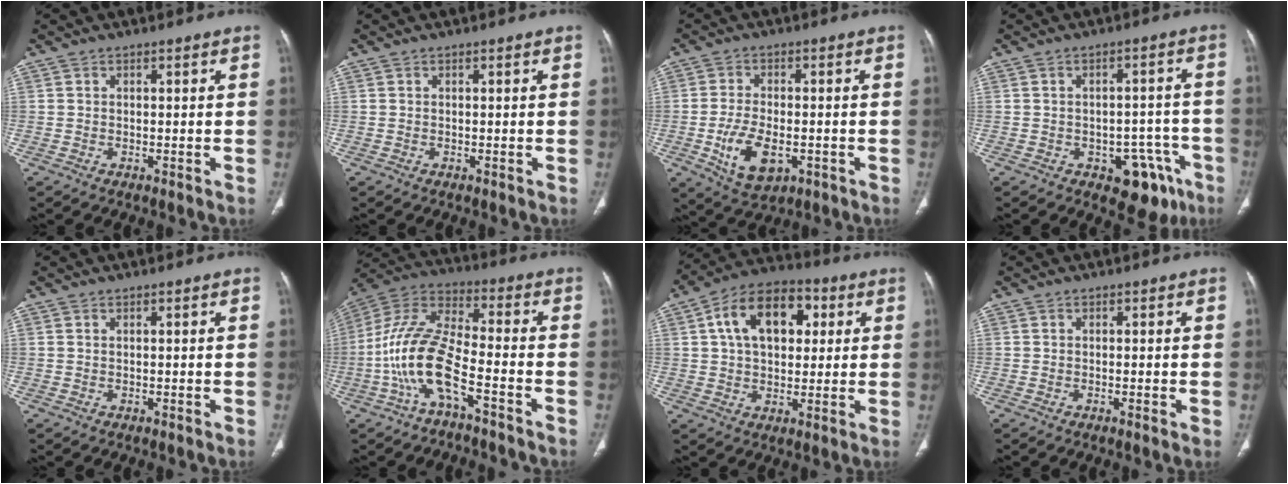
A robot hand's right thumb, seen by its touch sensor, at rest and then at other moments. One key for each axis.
{"total": 0.0}
{"total": 9.4, "fx": -2.7, "fy": 5.3, "fz": 7.4, "tx": -0.132, "ty": 0.002, "tz": -0.036}
{"total": 9.9, "fx": -5.0, "fy": 5.7, "fz": 6.3, "tx": -0.038, "ty": 0.035, "tz": -0.057}
{"total": 0.0}
{"total": 13.6, "fx": -5.4, "fy": 4.6, "fz": 11.6, "tx": -0.252, "ty": 0.058, "tz": -0.108}
{"total": 15.3, "fx": 4.2, "fy": 9.8, "fz": 10.9, "tx": -0.151, "ty": 0.014, "tz": 0.062}
{"total": 1.0, "fx": -0.2, "fy": 0.1, "fz": 1.0, "tx": -0.019, "ty": -0.004, "tz": -0.002}